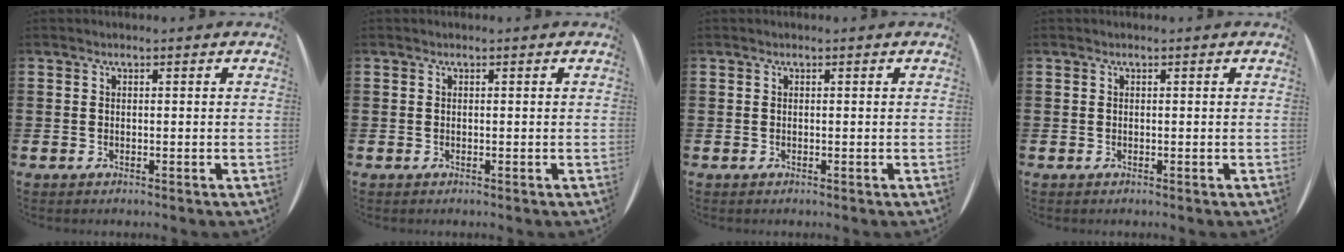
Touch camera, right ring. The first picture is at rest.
{"total": 0.0}
{"total": 0.0}
{"total": 0.0}